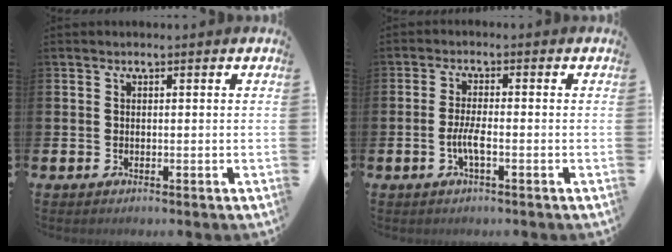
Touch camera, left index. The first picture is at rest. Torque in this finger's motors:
{"motor_torque": [0.12, 0.04, 0.35, 0.07]}